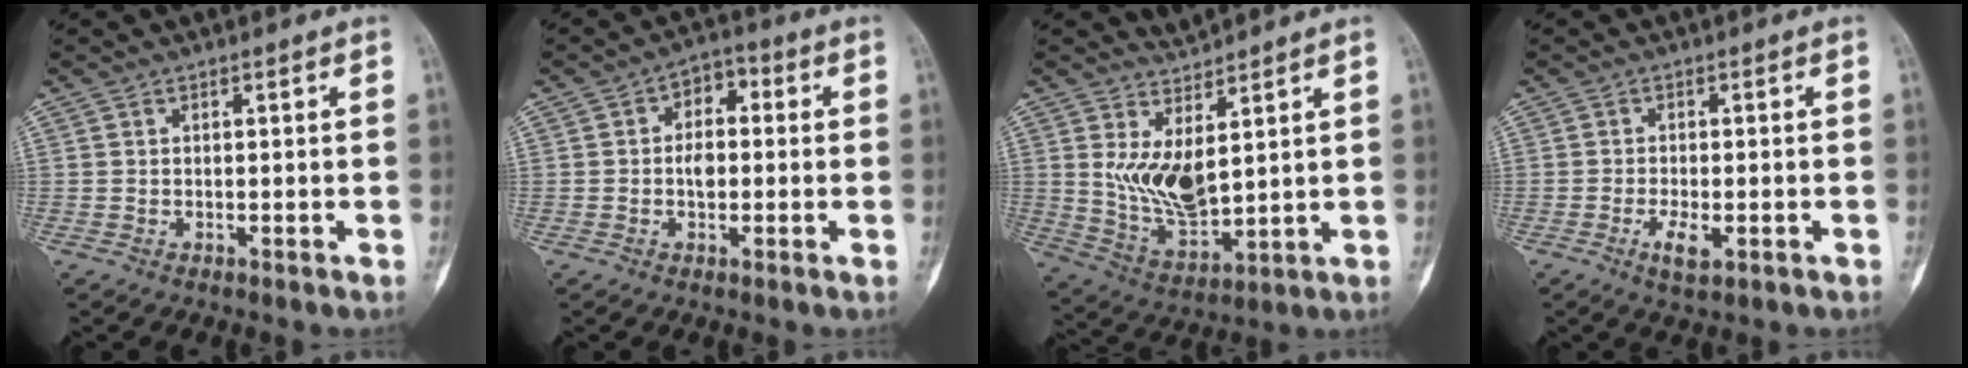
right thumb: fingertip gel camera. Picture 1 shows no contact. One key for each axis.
{"total": 6.2, "fx": 0.0, "fy": 4.3, "fz": 4.5, "tx": -0.055, "ty": 0.020, "tz": -0.012}
{"total": 8.4, "fx": 4.5, "fy": 3.6, "fz": 6.1, "tx": -0.108, "ty": -0.051, "tz": 0.109}
{"total": 4.0, "fx": -1.5, "fy": 1.6, "fz": 3.3, "tx": -0.060, "ty": -0.003, "tz": -0.023}